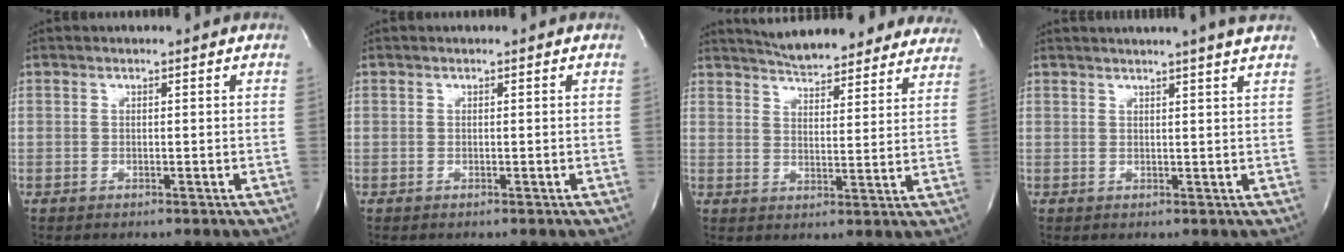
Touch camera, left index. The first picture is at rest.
{"total": 0.0}
{"total": 20.3, "force": [18.5, 4.9, 6.7], "torque": [-0.095, -0.007, 0.230]}
{"total": 6.8, "force": [5.9, -1.1, 3.2], "torque": [-0.044, 0.012, 0.059]}